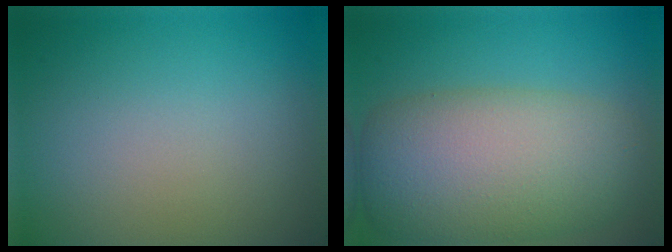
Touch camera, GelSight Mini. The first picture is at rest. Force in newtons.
{"total": 10.4, "press": 10.3, "slide": 0.5}